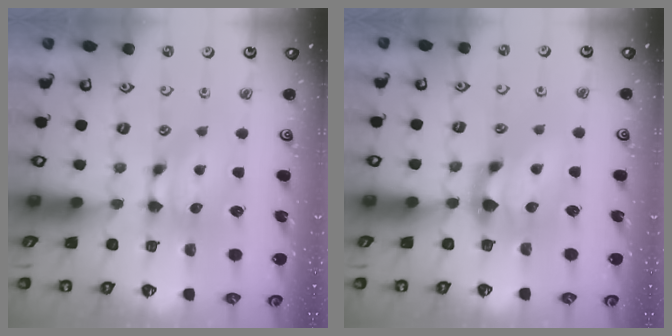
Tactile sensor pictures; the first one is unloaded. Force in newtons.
{"total": 2.6, "press": 2.0, "slide": 1.7}